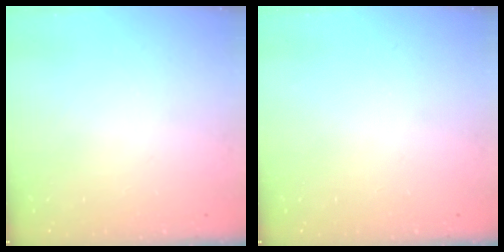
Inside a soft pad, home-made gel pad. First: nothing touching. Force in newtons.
{"total": 0.0}